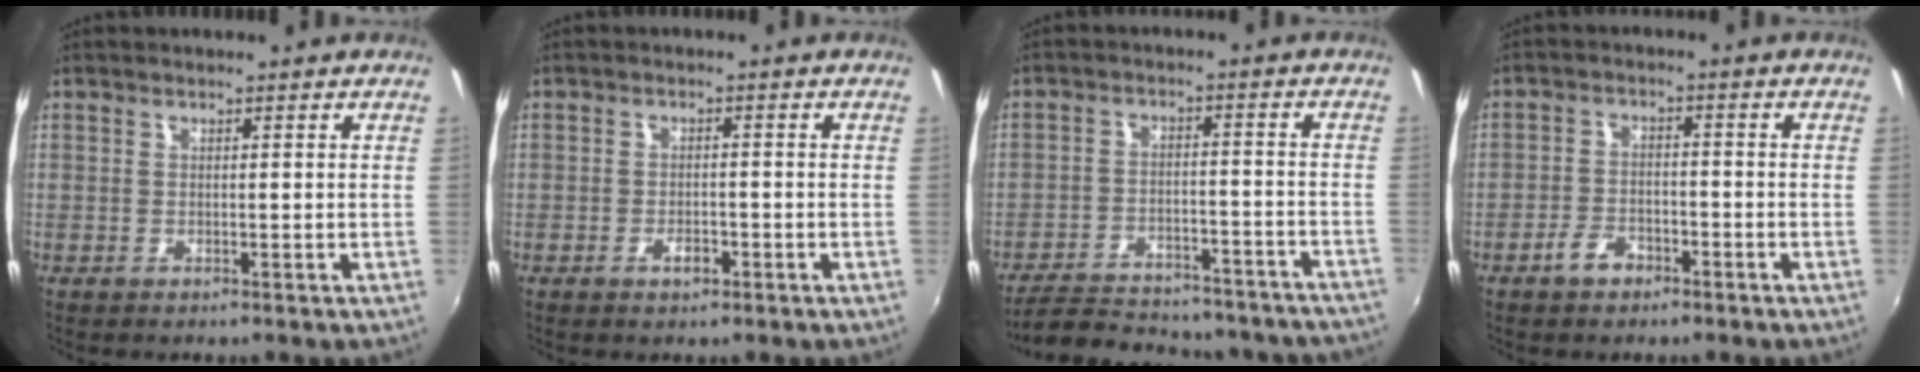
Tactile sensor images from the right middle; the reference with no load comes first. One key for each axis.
{"total": 2.2, "fx": -1.2, "fy": 1.2, "fz": 1.4, "tx": -0.026, "ty": 0.000, "tz": -0.022}
{"total": 25.0, "fx": -22.0, "fy": 7.9, "fz": 8.9, "tx": -0.180, "ty": 0.015, "tz": -0.273}
{"total": 4.2, "fx": -2.9, "fy": 2.3, "fz": 2.1, "tx": -0.050, "ty": 0.004, "tz": -0.047}